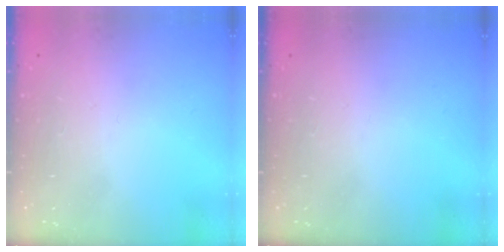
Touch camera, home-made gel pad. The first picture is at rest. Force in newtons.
{"total": 0.0}